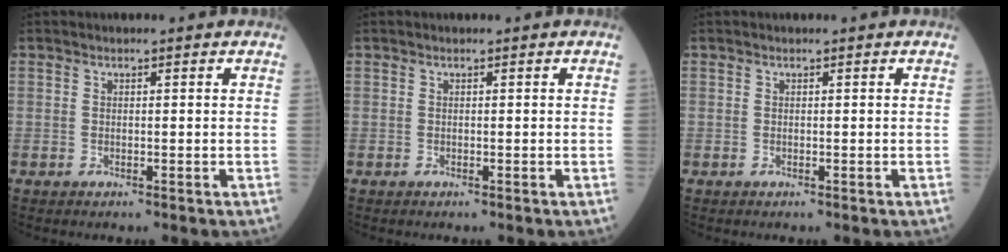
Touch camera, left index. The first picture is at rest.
{"total": 0.0}
{"total": 0.0}